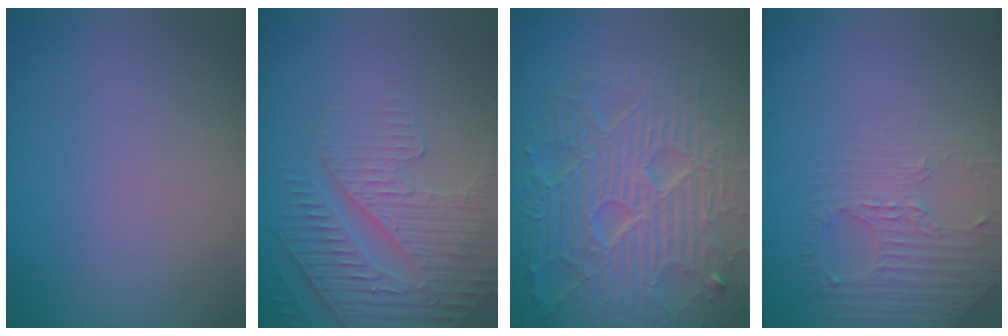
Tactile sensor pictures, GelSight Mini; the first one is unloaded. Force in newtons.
{"total": 4.4, "press": 4.1, "slide": 1.4}
{"total": 9.0, "press": 6.3, "slide": 6.5}
{"total": 1.8, "press": 1.5, "slide": 1.0}